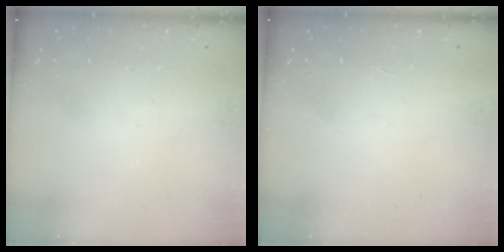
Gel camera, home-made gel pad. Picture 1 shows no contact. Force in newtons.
{"total": 1.7, "press": 1.7, "slide": 0.1}